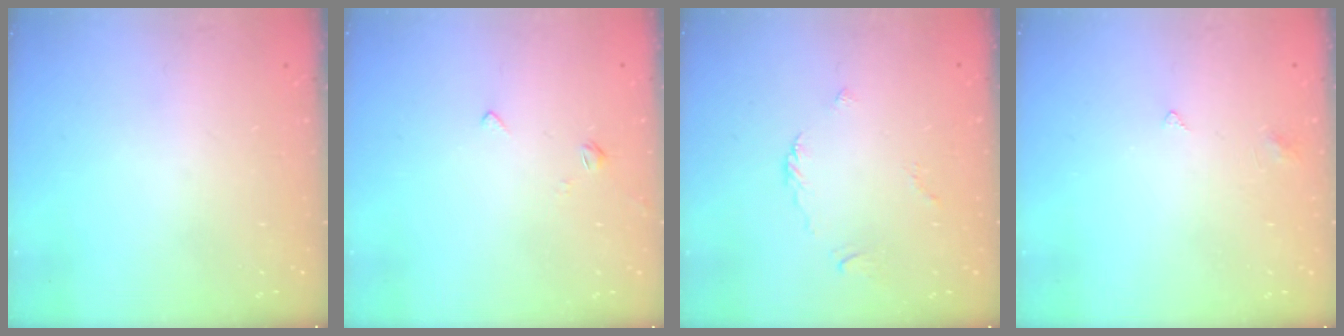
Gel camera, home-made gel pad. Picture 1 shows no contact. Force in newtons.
{"total": 2.7, "press": 2.7, "slide": 0.5}
{"total": 2.7, "press": 2.7, "slide": 0.5}
{"total": 2.5, "press": 2.4, "slide": 0.4}